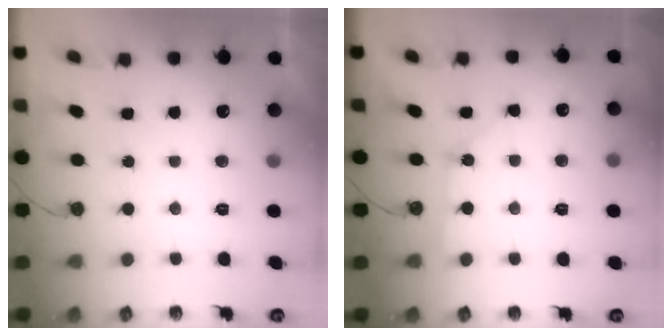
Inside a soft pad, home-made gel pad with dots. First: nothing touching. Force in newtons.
{"total": 2.0, "press": 2.0, "slide": 0.3}